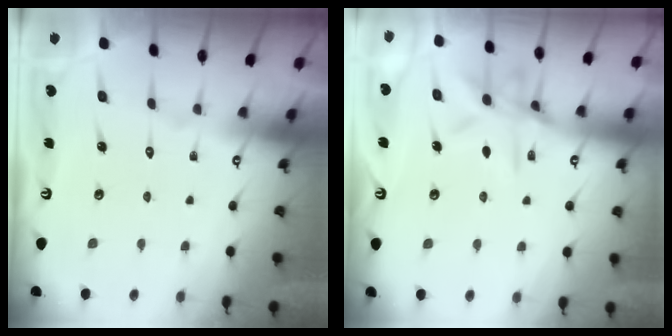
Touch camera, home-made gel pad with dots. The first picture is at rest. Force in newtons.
{"total": 11.9, "press": 11.8, "slide": 0.9}